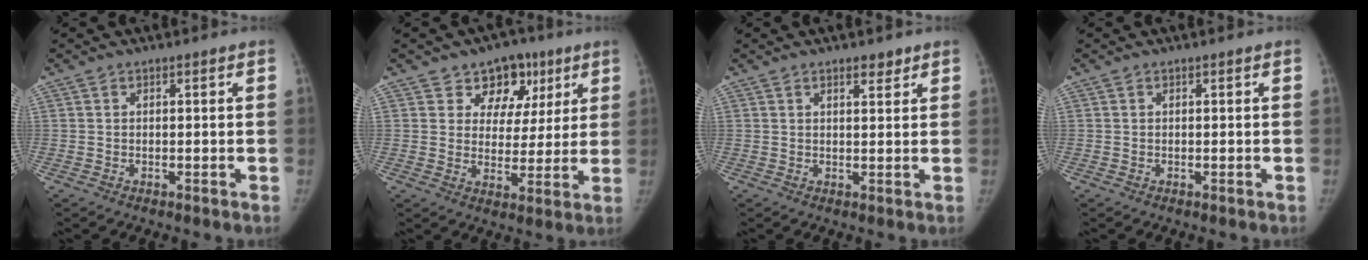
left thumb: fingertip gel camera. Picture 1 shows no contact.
{"total": 10.3, "force": [5.6, 8.0, 3.4], "torque": [0.001, -0.014, 0.081]}
{"total": 2.5, "force": [1.8, 1.0, 1.4], "torque": [-0.013, -0.011, 0.027]}
{"total": 0.0}